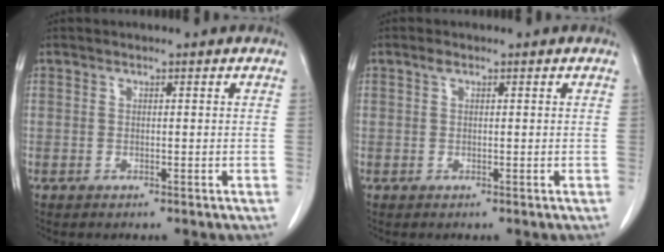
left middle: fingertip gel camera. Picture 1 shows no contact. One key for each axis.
{"total": 0.7, "fx": 0.4, "fy": 0.4, "fz": 0.5, "tx": -0.008, "ty": 0.006, "tz": 0.006}